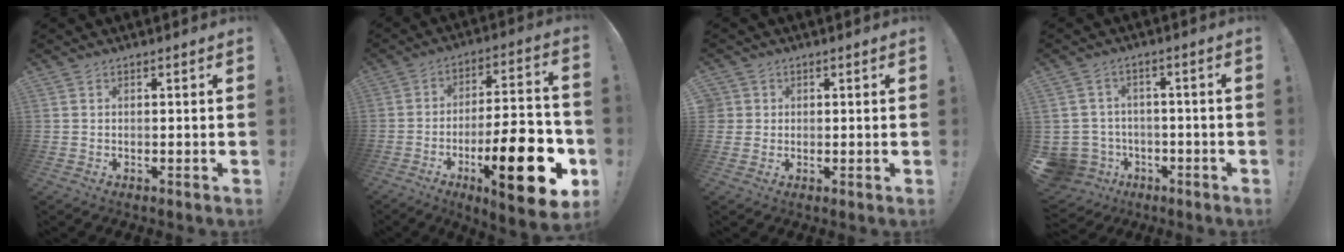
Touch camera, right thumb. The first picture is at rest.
{"total": 22.4, "force": [-8.6, 6.5, 19.6], "torque": [-0.283, 0.045, -0.126]}
{"total": 2.8, "force": [0.7, 2.7, 0.3], "torque": [-0.009, 0.003, 0.014]}
{"total": 7.2, "force": [-2.0, 6.7, 1.8], "torque": [-0.066, 0.012, -0.028]}